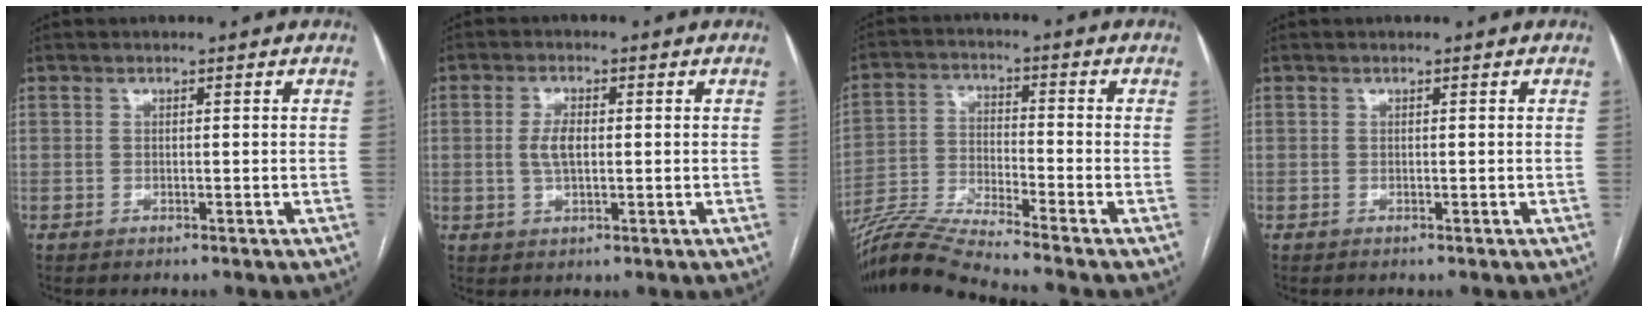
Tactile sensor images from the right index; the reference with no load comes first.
{"total": 3.7, "force": [0.2, 1.5, 3.4], "torque": [-0.073, 0.005, 0.005]}
{"total": 11.1, "force": [-10.2, -2.5, 3.5], "torque": [-0.064, -0.010, -0.192]}
{"total": 0.0}